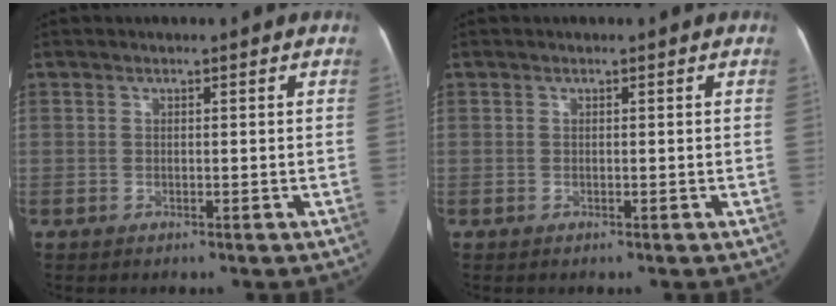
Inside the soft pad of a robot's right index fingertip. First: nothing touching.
{"total": 0.0}